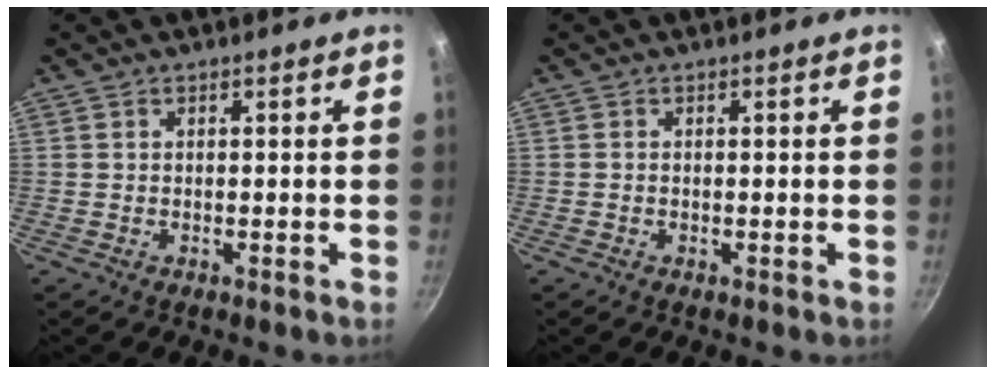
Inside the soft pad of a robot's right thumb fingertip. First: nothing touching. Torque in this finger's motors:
{"motor_torque": [0.09, -0.01, -0.39, 0.27, 0.00]}